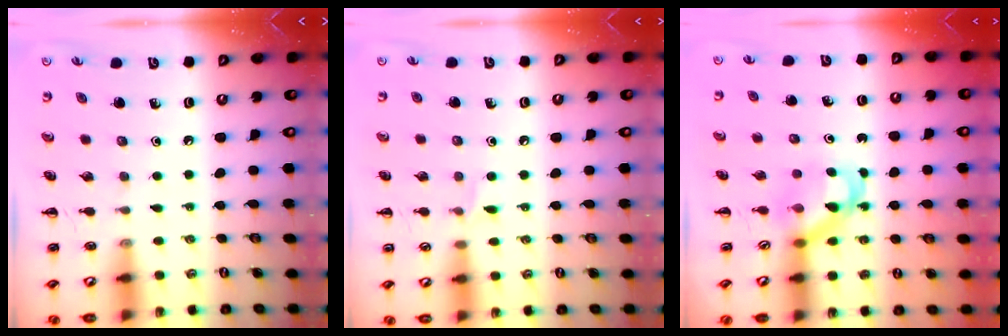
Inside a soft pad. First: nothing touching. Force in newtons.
{"total": 3.8, "press": 3.5, "slide": 1.4}
{"total": 4.7, "press": 4.7, "slide": 0.6}